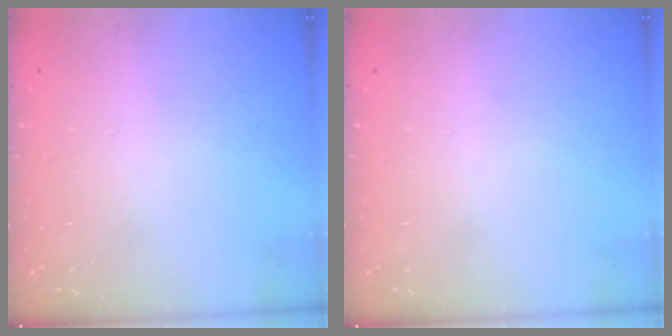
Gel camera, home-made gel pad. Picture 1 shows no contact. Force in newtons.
{"total": 0.0}